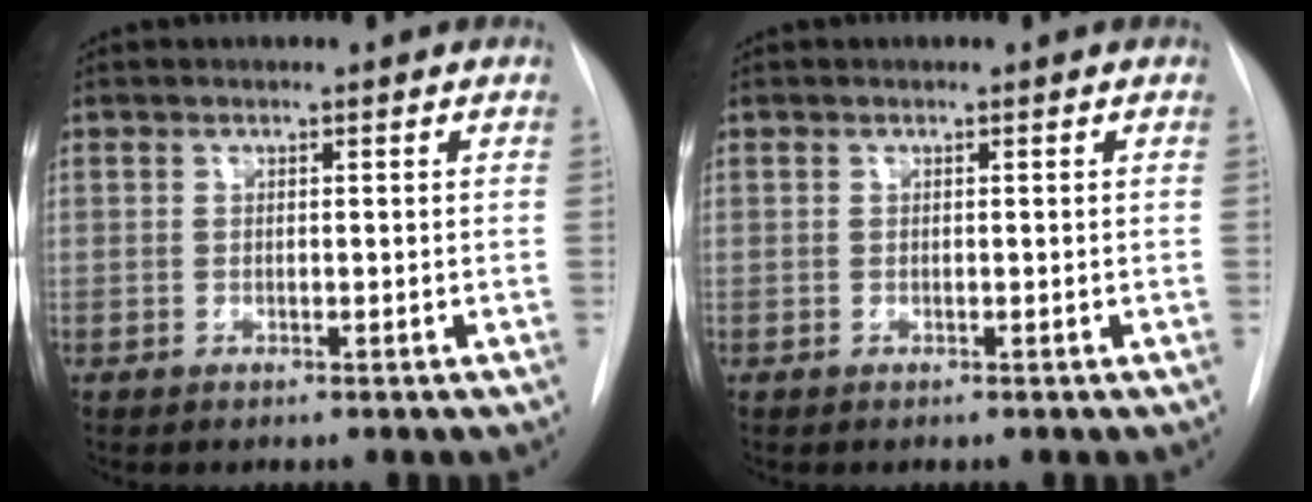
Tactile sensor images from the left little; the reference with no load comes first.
{"total": 0.0}